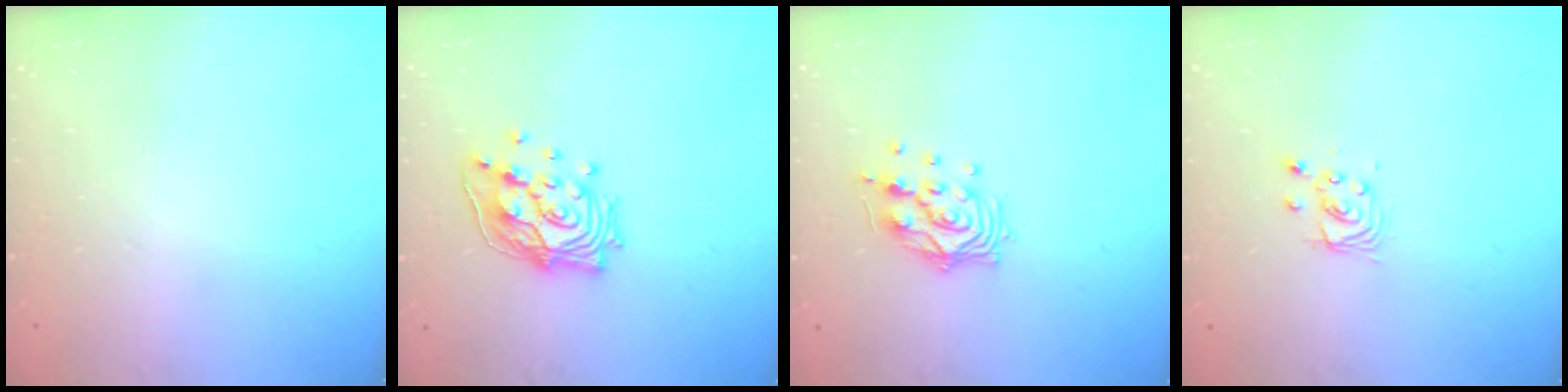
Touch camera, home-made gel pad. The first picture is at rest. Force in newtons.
{"total": 15.9, "press": 15.1, "slide": 5.1}
{"total": 10.8, "press": 10.7, "slide": 1.1}
{"total": 2.7, "press": 2.7, "slide": 0.2}